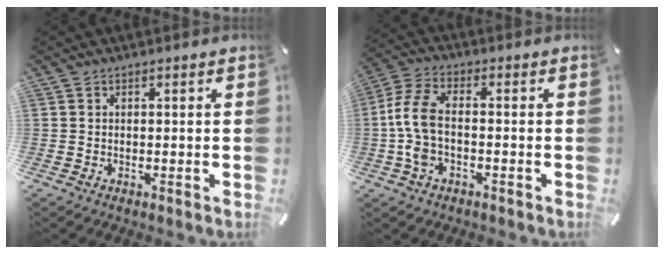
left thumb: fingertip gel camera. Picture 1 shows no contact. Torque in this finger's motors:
{"motor_torque": [-0.22, 0.96, 1.09, -0.09, 0.42]}